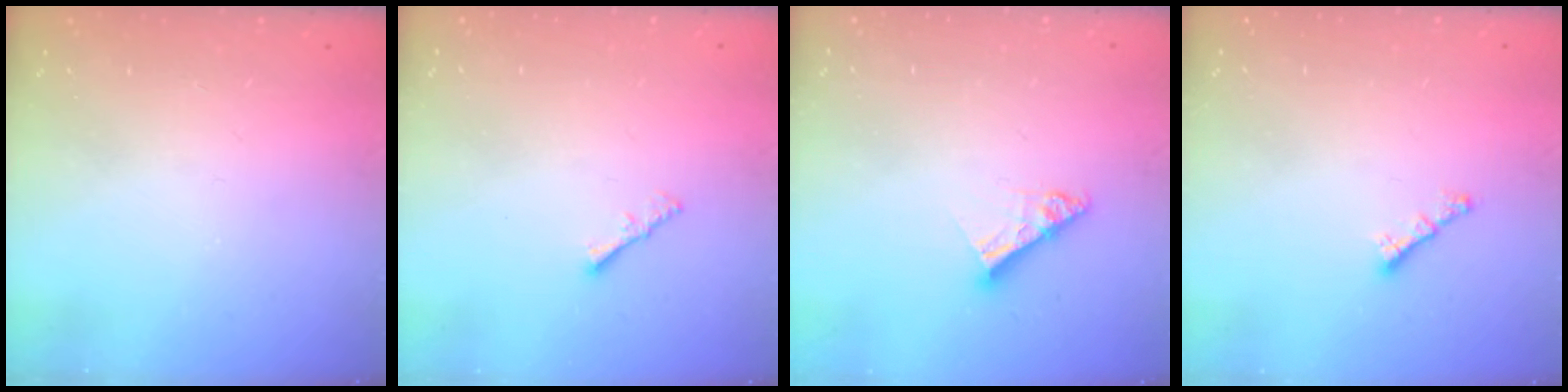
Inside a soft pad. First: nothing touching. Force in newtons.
{"total": 1.3, "press": 1.2, "slide": 0.4}
{"total": 6.5, "press": 6.5, "slide": 0.6}
{"total": 0.8, "press": 0.7, "slide": 0.4}